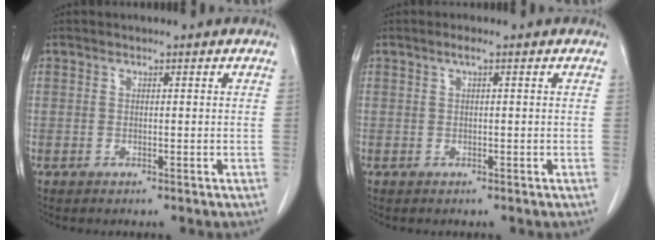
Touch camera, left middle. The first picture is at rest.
{"total": 0.9, "force": [0.4, 0.0, 0.8], "torque": [-0.016, 0.004, 0.006]}